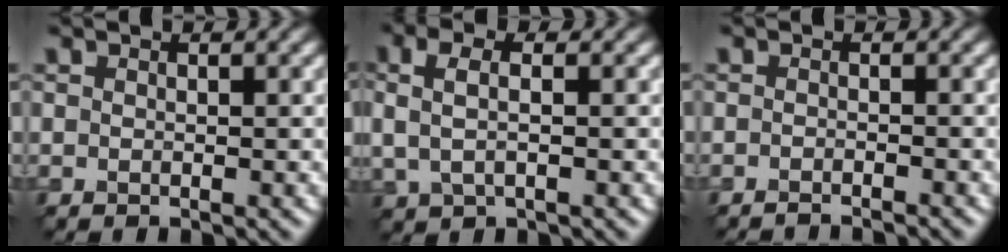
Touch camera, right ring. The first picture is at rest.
{"total": 3.0, "force": [0.6, 1.4, 2.6], "torque": [-0.059, 0.003, 0.009]}
{"total": 2.1, "force": [-1.8, 0.3, 0.9], "torque": [-0.002, 0.000, -0.029]}